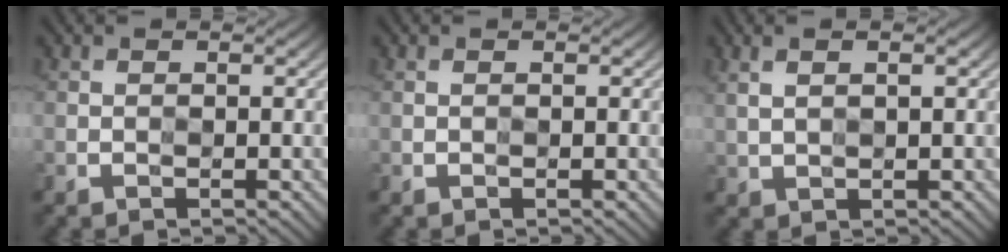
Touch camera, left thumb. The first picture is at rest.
{"total": 0.0}
{"total": 3.1, "force": [1.6, 0.9, 2.6], "torque": [-0.044, -0.003, 0.025]}